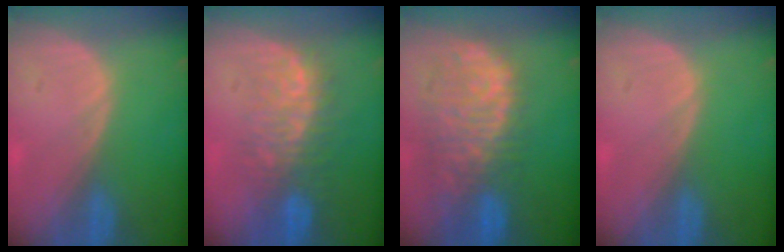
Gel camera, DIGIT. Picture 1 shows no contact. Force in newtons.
{"total": 7.8, "press": 7.6, "slide": 1.7}
{"total": 11.5, "press": 9.7, "slide": 6.3}
{"total": 0.0}